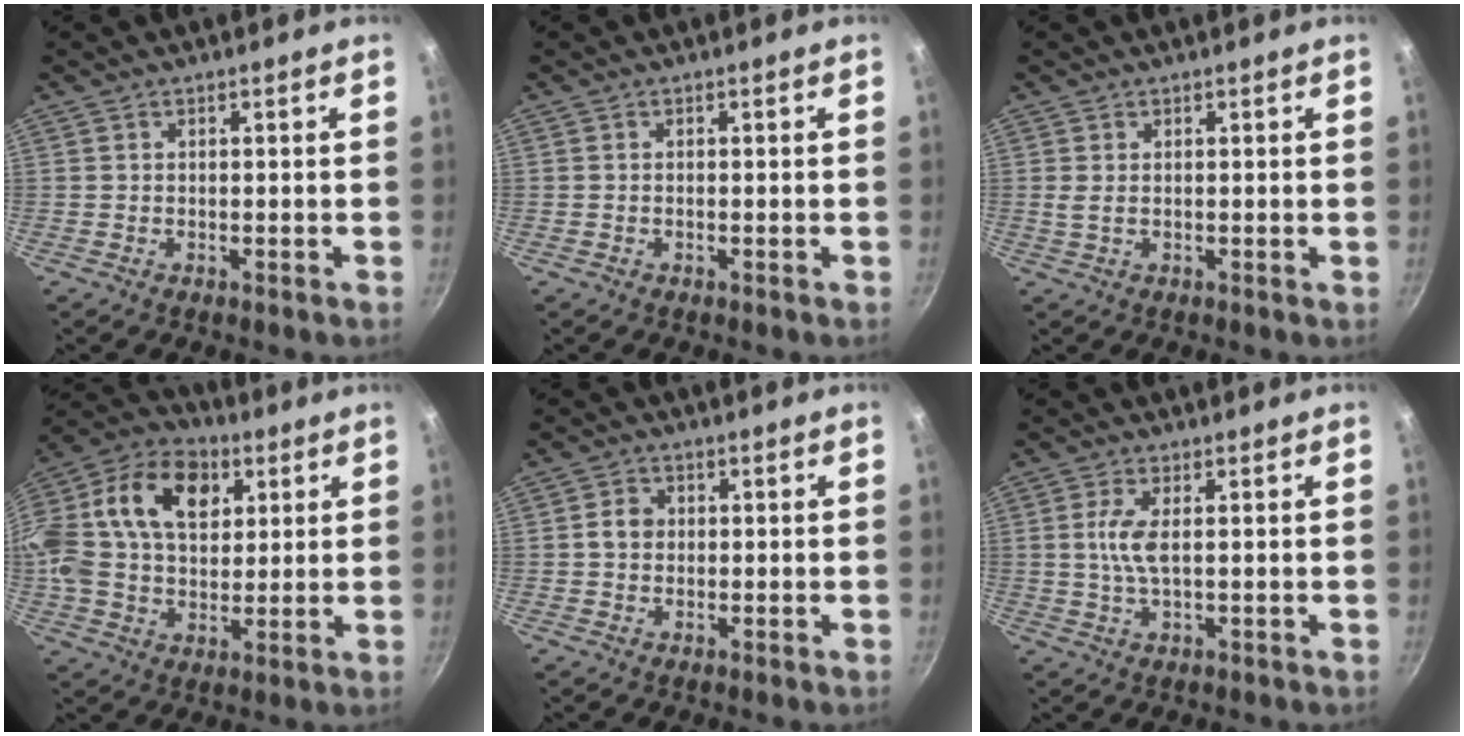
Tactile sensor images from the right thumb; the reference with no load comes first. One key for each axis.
{"total": 0.0}
{"total": 1.3, "fx": 0.4, "fy": 0.5, "fz": 1.2, "tx": -0.026, "ty": -0.002, "tz": 0.008}
{"total": 23.9, "fx": 6.8, "fy": 16.4, "fz": 16.1, "tx": -0.299, "ty": 0.018, "tz": 0.101}
{"total": 3.2, "fx": 0.1, "fy": 2.7, "fz": 1.7, "tx": -0.017, "ty": 0.008, "tz": -0.002}
{"total": 4.9, "fx": 0.6, "fy": 1.6, "fz": 4.6, "tx": -0.107, "ty": 0.002, "tz": 0.012}